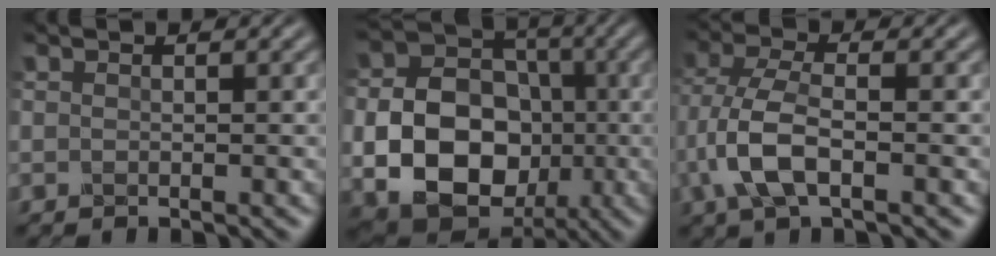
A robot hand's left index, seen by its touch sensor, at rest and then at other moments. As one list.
[{"total": 11.6, "force": [-2.4, 9.1, 6.9], "torque": [-0.121, -0.017, -0.046]}, {"total": 5.1, "force": [-1.5, 2.5, 4.2], "torque": [-0.109, 0.007, -0.034]}]